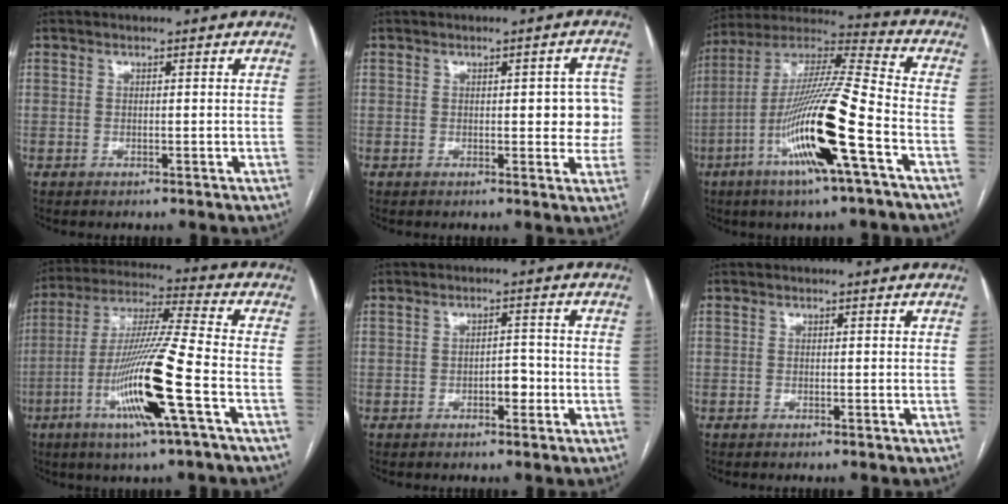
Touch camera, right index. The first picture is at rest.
{"total": 5.6, "force": [0.4, 2.3, 5.1], "torque": [-0.042, 0.016, 0.004]}
{"total": 19.3, "force": [-6.8, 0.5, 18.0], "torque": [-0.363, -0.017, -0.130]}
{"total": 16.1, "force": [-5.6, -0.7, 15.1], "torque": [-0.300, -0.013, -0.109]}
{"total": 2.7, "force": [-1.0, 1.3, 2.1], "torque": [-0.030, 0.006, -0.016]}
{"total": 0.0}